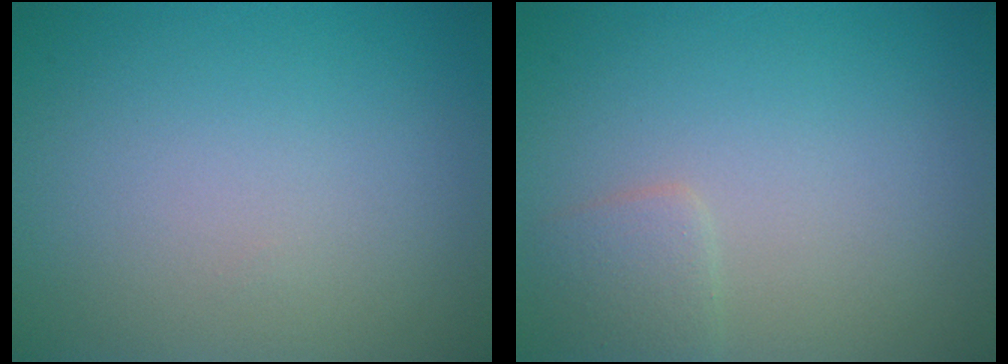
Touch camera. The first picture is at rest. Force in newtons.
{"total": 1.4, "press": 1.4, "slide": 0.0}